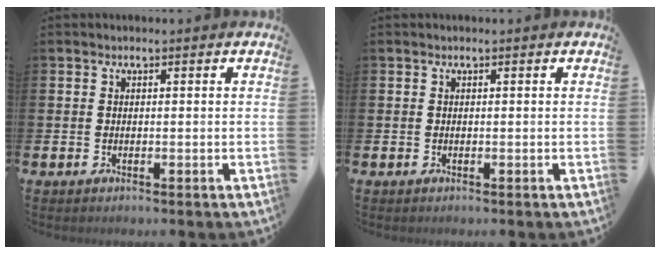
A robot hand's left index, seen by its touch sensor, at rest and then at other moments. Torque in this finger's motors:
{"motor_torque": [0.09, 0.01, -0.02, -0.01]}